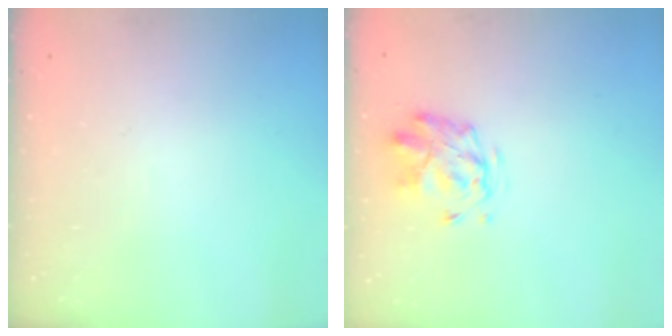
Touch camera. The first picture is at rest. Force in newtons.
{"total": 2.8, "press": 2.4, "slide": 1.4}